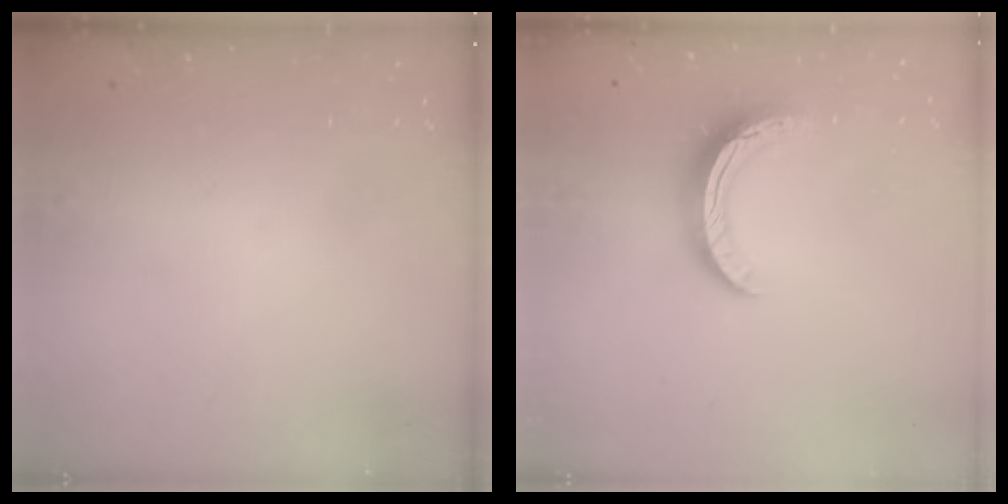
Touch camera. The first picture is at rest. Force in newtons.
{"total": 10.1, "press": 10.1, "slide": 0.5}